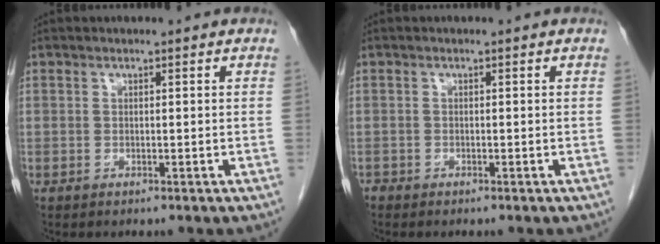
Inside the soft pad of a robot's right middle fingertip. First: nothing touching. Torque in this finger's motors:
{"motor_torque": [-0.02, 0.02, -0.01, -0.02]}